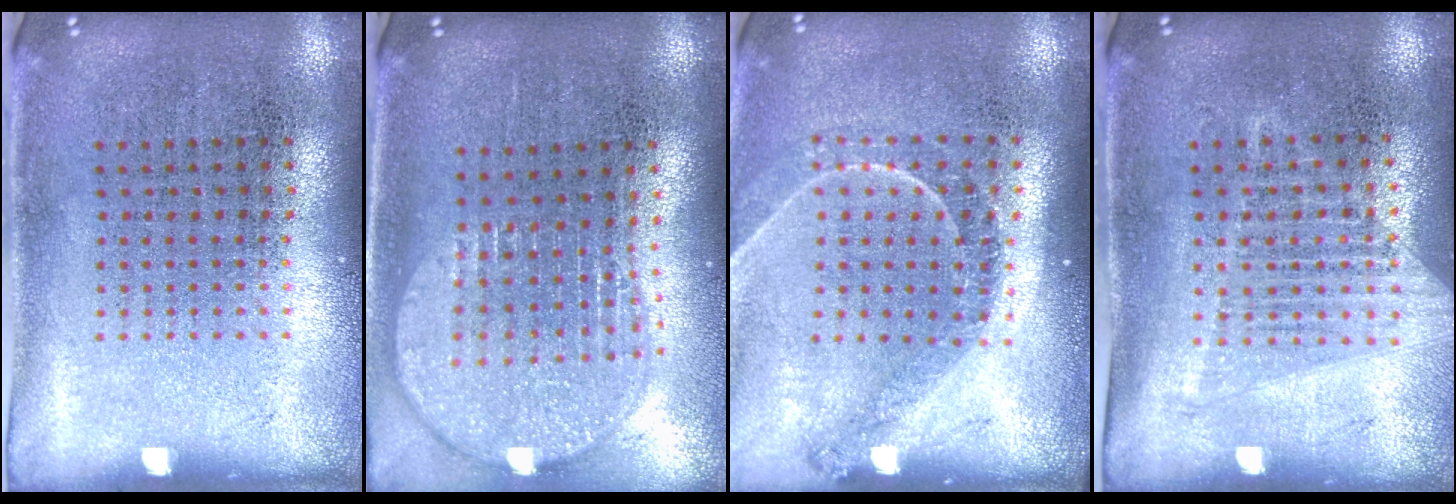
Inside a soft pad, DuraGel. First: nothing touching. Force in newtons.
{"total": 1.9, "press": 1.6, "slide": 1.0}
{"total": 1.2, "press": 1.2, "slide": 0.2}
{"total": 1.5, "press": 1.4, "slide": 0.5}